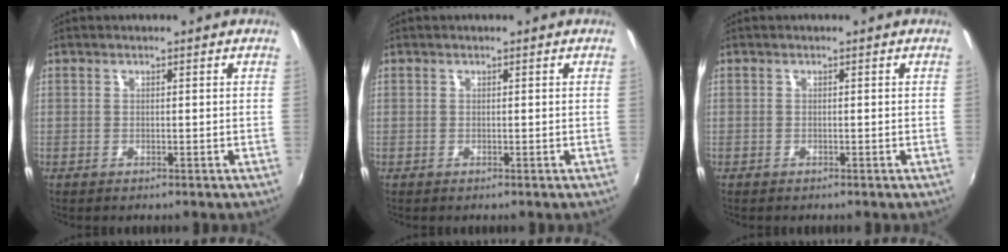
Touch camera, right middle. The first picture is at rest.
{"total": 0.0}
{"total": 0.0}